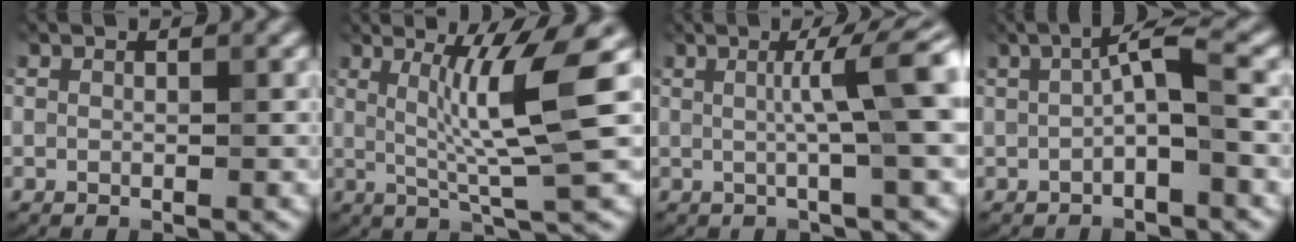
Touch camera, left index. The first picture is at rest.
{"total": 6.5, "force": [1.4, 0.2, 6.4], "torque": [-0.120, 0.002, 0.028]}
{"total": 5.4, "force": [0.8, 0.3, 5.3], "torque": [-0.082, 0.011, 0.009]}
{"total": 2.8, "force": [-0.2, 0.2, 2.8], "torque": [-0.057, 0.013, -0.007]}